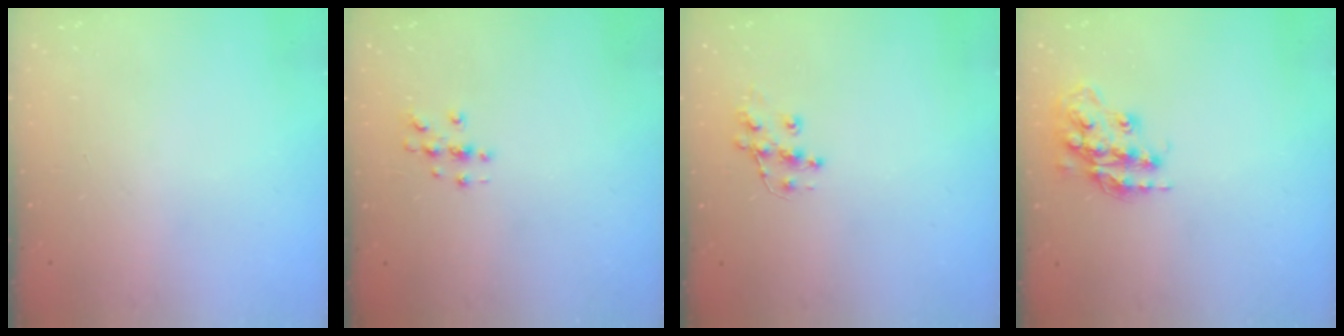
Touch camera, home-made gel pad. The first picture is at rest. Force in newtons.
{"total": 3.0, "press": 3.0, "slide": 0.3}
{"total": 8.8, "press": 8.8, "slide": 0.6}
{"total": 16.0, "press": 16.0, "slide": 1.2}